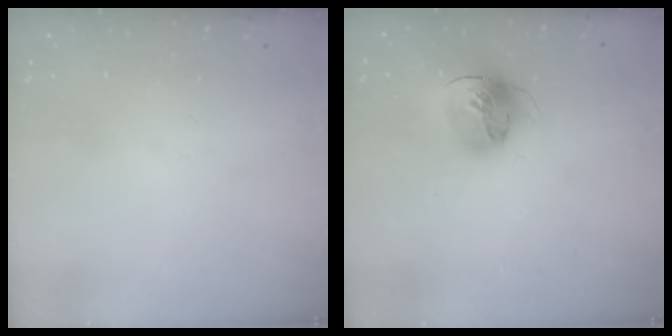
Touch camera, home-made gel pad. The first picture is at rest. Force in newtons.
{"total": 16.4, "press": 16.4, "slide": 1.6}